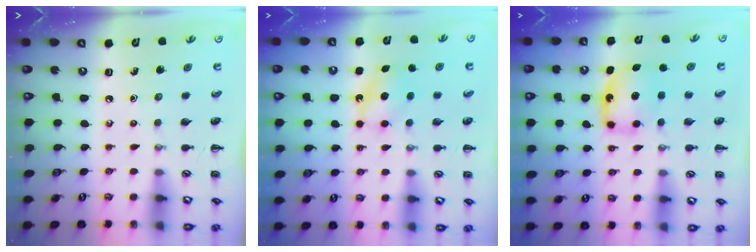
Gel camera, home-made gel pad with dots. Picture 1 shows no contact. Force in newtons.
{"total": 7.0, "press": 6.8, "slide": 1.6}
{"total": 6.3, "press": 6.2, "slide": 1.0}